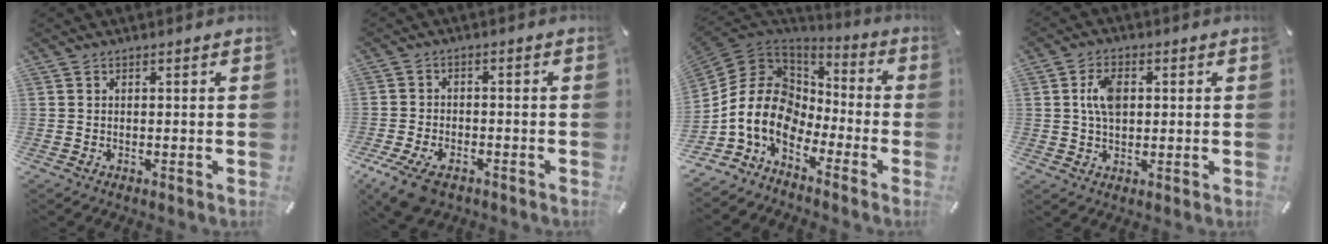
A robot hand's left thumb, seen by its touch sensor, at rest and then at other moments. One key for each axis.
{"total": 7.1, "fx": -4.0, "fy": 4.2, "fz": 4.0, "tx": -0.094, "ty": 0.012, "tz": -0.074}
{"total": 13.1, "fx": -4.8, "fy": 10.0, "fz": 6.9, "tx": -0.180, "ty": 0.008, "tz": -0.095}
{"total": 6.7, "fx": 1.2, "fy": 4.2, "fz": 5.0, "tx": -0.102, "ty": 0.007, "tz": 0.019}